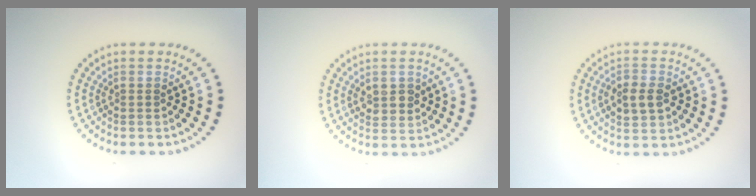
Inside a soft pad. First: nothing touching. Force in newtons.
{"total": 2.1, "press": 2.0, "slide": 0.4}
{"total": 2.7, "press": 2.7, "slide": 0.0}